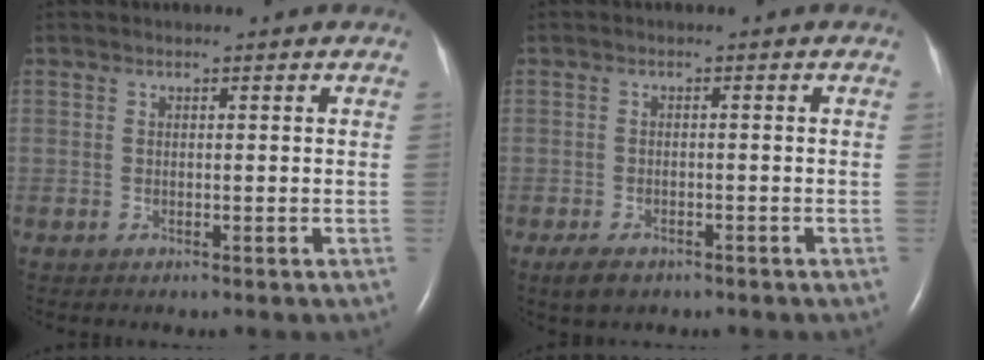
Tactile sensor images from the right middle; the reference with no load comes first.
{"total": 3.0, "force": [-2.0, 1.5, 1.6], "torque": [-0.032, -0.003, -0.028]}